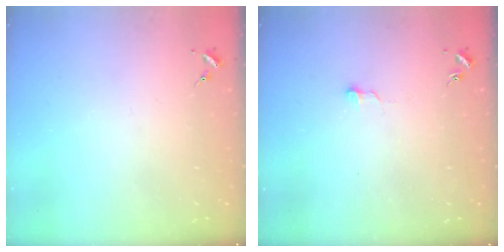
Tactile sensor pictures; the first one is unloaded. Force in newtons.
{"total": 3.6, "press": 3.6, "slide": 0.3}